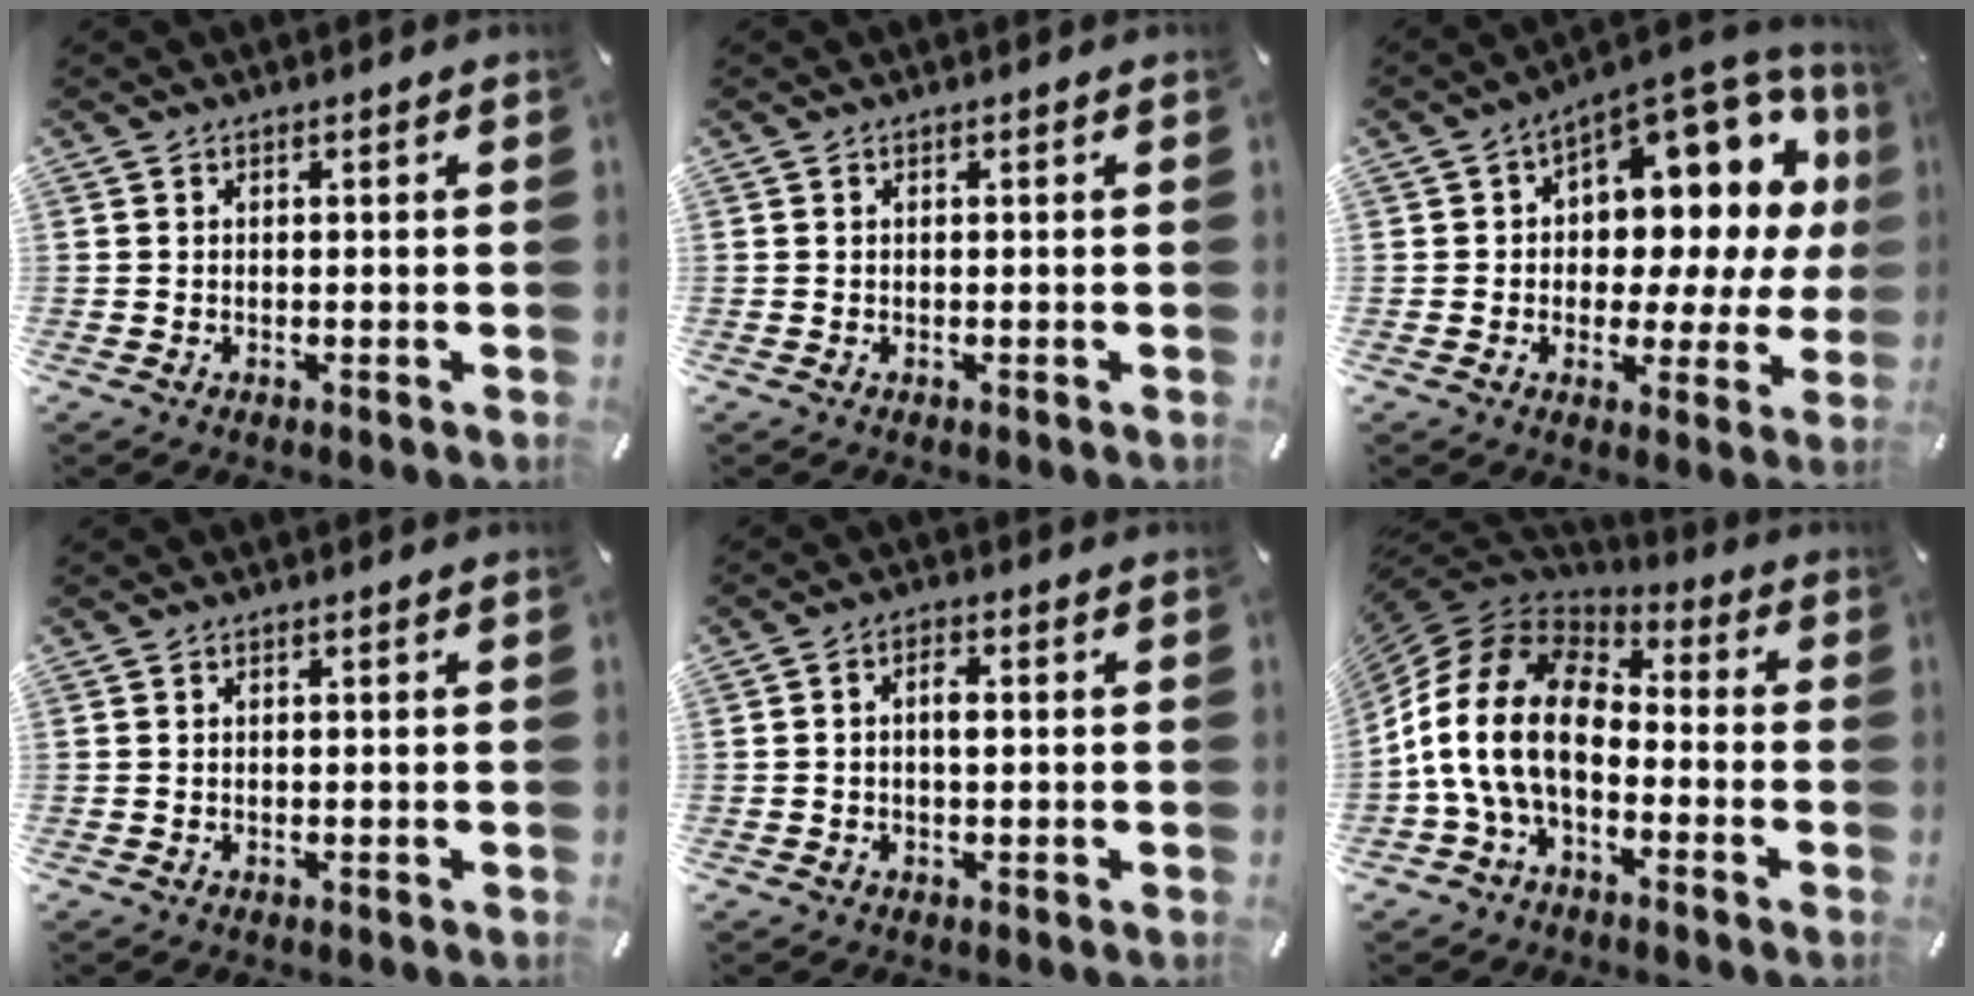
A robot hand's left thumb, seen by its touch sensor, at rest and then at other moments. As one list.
[{"total": 0.0}, {"total": 11.4, "force": [5.8, 7.4, 6.3], "torque": [-0.073, -0.075, 0.100]}, {"total": 0.0}, {"total": 2.8, "force": [0.0, 1.6, 2.3], "torque": [-0.038, 0.003, -0.004]}, {"total": 16.6, "force": [-4.0, 10.9, 11.9], "torque": [-0.257, 0.026, -0.075]}]